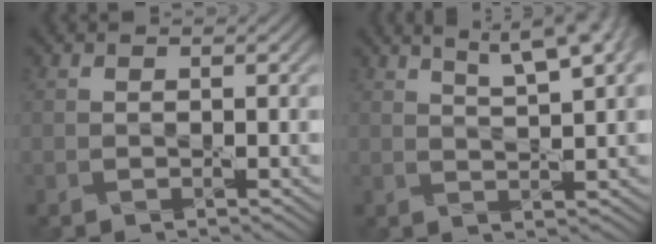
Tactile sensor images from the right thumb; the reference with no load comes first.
{"total": 8.2, "force": [5.3, 1.9, 6.0], "torque": [-0.087, 0.022, 0.064]}